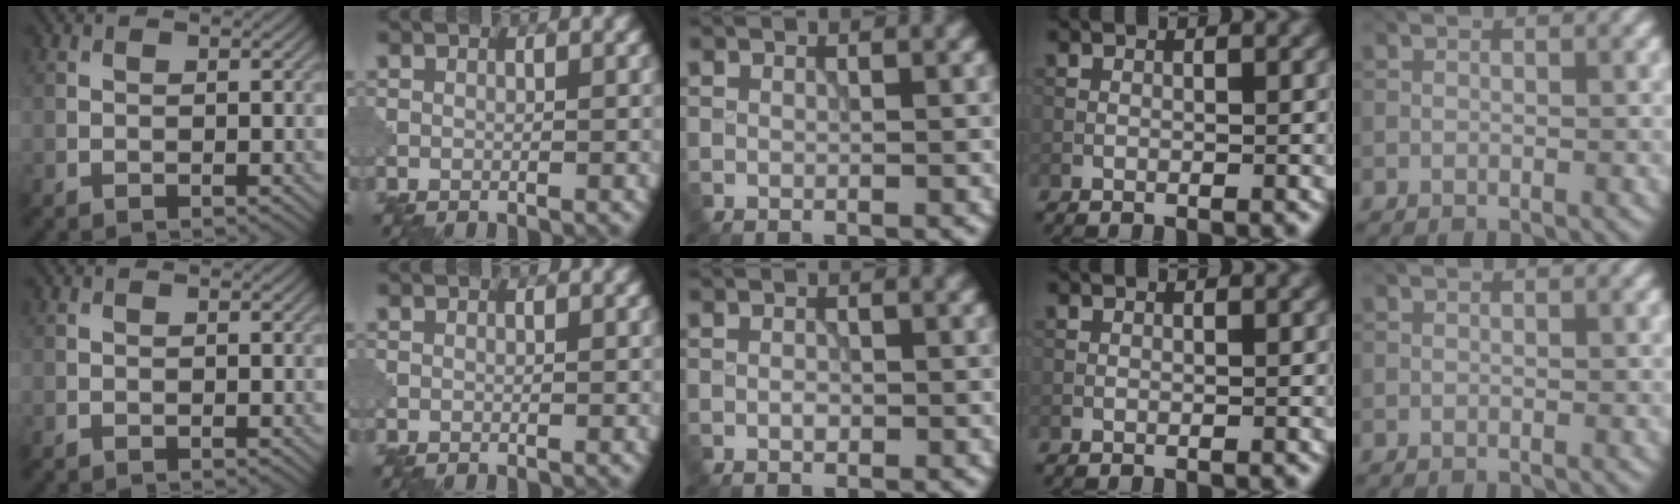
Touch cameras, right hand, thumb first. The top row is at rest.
{"middle": {"total": 0.7, "force": [-0.2, 0.5, 0.5], "torque": [-0.010, 0.000, -0.004]}}